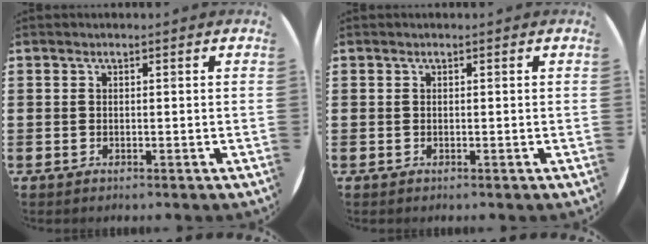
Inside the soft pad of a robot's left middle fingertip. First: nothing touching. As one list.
[{"total": 0.0}]